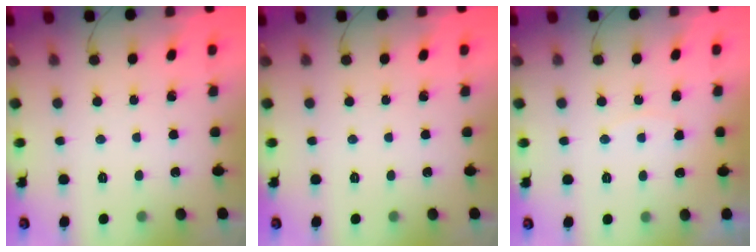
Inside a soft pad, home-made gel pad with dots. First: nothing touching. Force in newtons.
{"total": 0.0}
{"total": 4.3, "press": 4.3, "slide": 0.6}